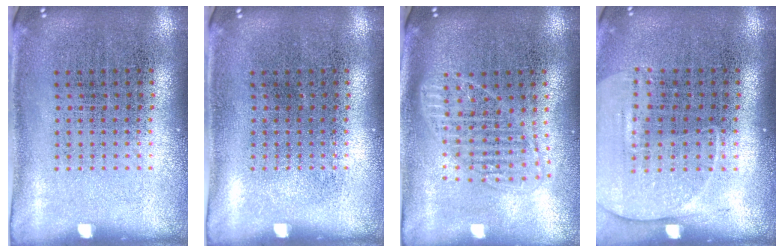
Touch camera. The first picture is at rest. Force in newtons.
{"total": 0.0}
{"total": 1.7, "press": 1.5, "slide": 0.8}
{"total": 1.4, "press": 1.3, "slide": 0.4}